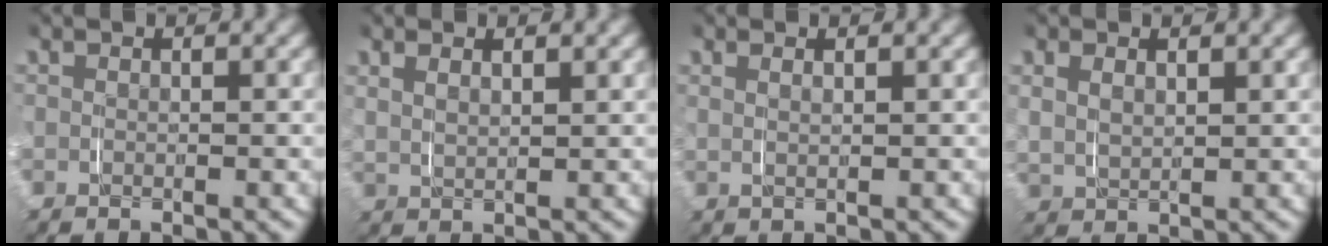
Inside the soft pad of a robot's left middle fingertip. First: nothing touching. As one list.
[{"total": 1.8, "force": [1.3, 0.6, 1.1], "torque": [-0.027, -0.002, 0.029]}, {"total": 1.2, "force": [0.7, 0.1, 0.9], "torque": [-0.017, 0.001, 0.016]}, {"total": 2.4, "force": [1.2, 1.5, 1.3], "torque": [-0.041, -0.005, 0.031]}]